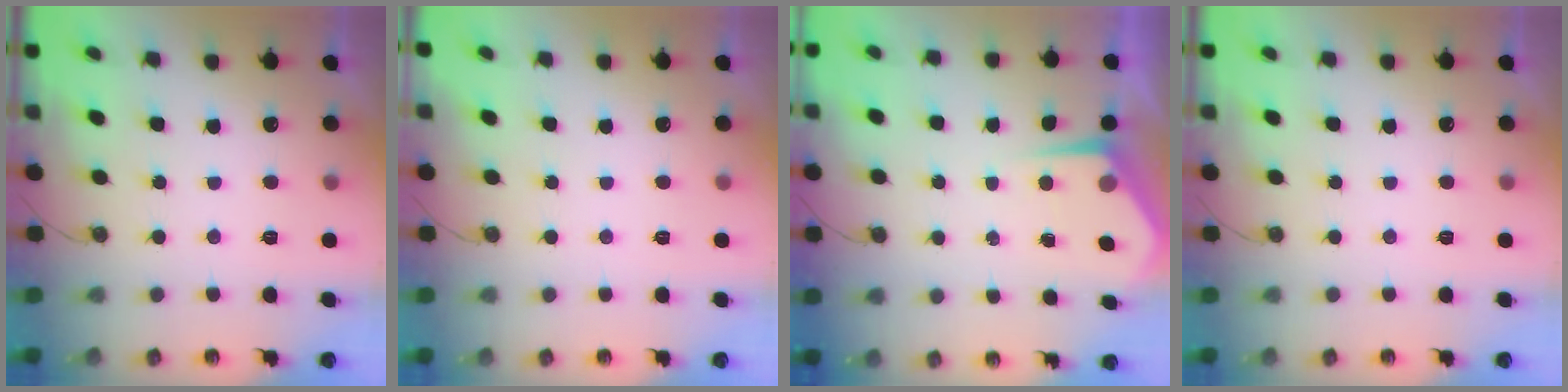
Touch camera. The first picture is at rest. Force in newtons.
{"total": 0.0}
{"total": 4.0, "press": 4.0, "slide": 0.4}
{"total": 0.0}